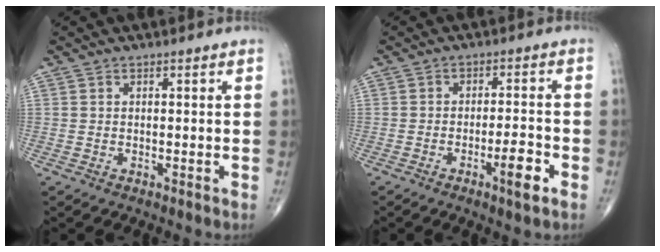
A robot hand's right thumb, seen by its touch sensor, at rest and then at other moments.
{"total": 5.5, "force": [-2.6, 0.9, 4.7], "torque": [-0.077, 0.012, -0.040]}